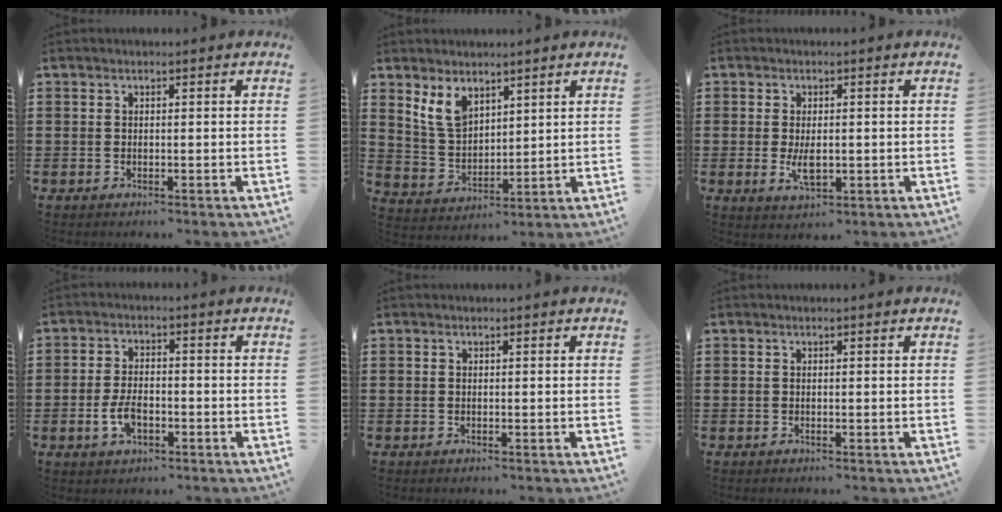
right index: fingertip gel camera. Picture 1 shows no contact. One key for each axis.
{"total": 6.2, "fx": 3.9, "fy": 3.5, "fz": 3.3, "tx": -0.086, "ty": -0.001, "tz": 0.072}
{"total": 3.4, "fx": -0.2, "fy": 1.7, "fz": 3.0, "tx": -0.064, "ty": -0.002, "tz": -0.005}
{"total": 4.4, "fx": -1.6, "fy": 2.3, "fz": 3.4, "tx": -0.081, "ty": -0.002, "tz": -0.033}
{"total": 0.0}
{"total": 0.0}